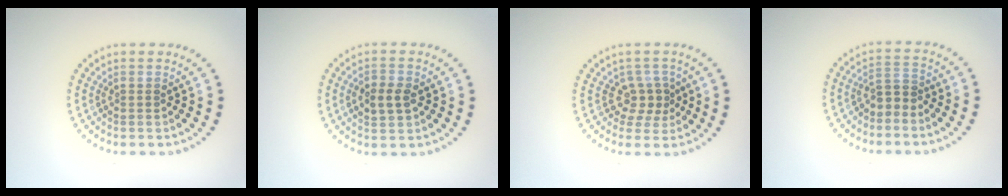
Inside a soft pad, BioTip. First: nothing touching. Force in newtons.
{"total": 2.5, "press": 2.5, "slide": 0.1}
{"total": 2.1, "press": 1.6, "slide": 1.4}
{"total": 1.9, "press": 1.6, "slide": 1.1}